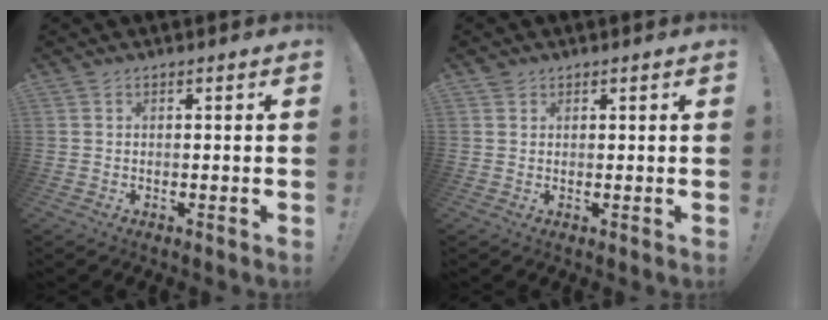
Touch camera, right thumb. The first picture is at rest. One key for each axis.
{"total": 1.2, "fx": 0.8, "fy": 0.8, "fz": 0.0, "tx": 0.001, "ty": -0.001, "tz": 0.016}